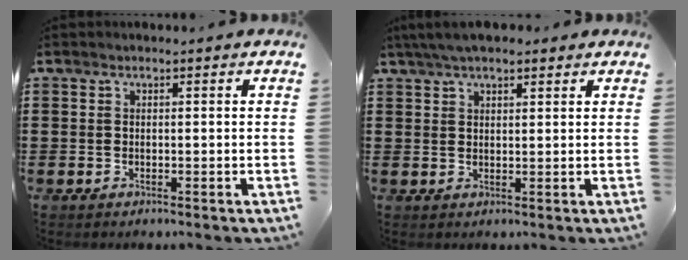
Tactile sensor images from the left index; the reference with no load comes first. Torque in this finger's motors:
{"motor_torque": [1.45, -0.69, 0.90, 0.21]}